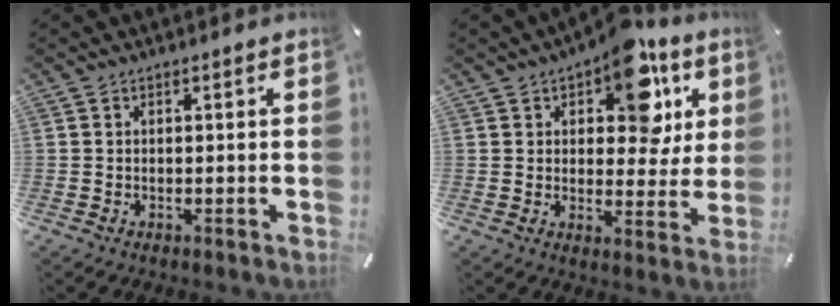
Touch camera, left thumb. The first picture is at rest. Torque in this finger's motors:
{"motor_torque": [2.41, 2.59, 1.51, -1.26, 0.38]}